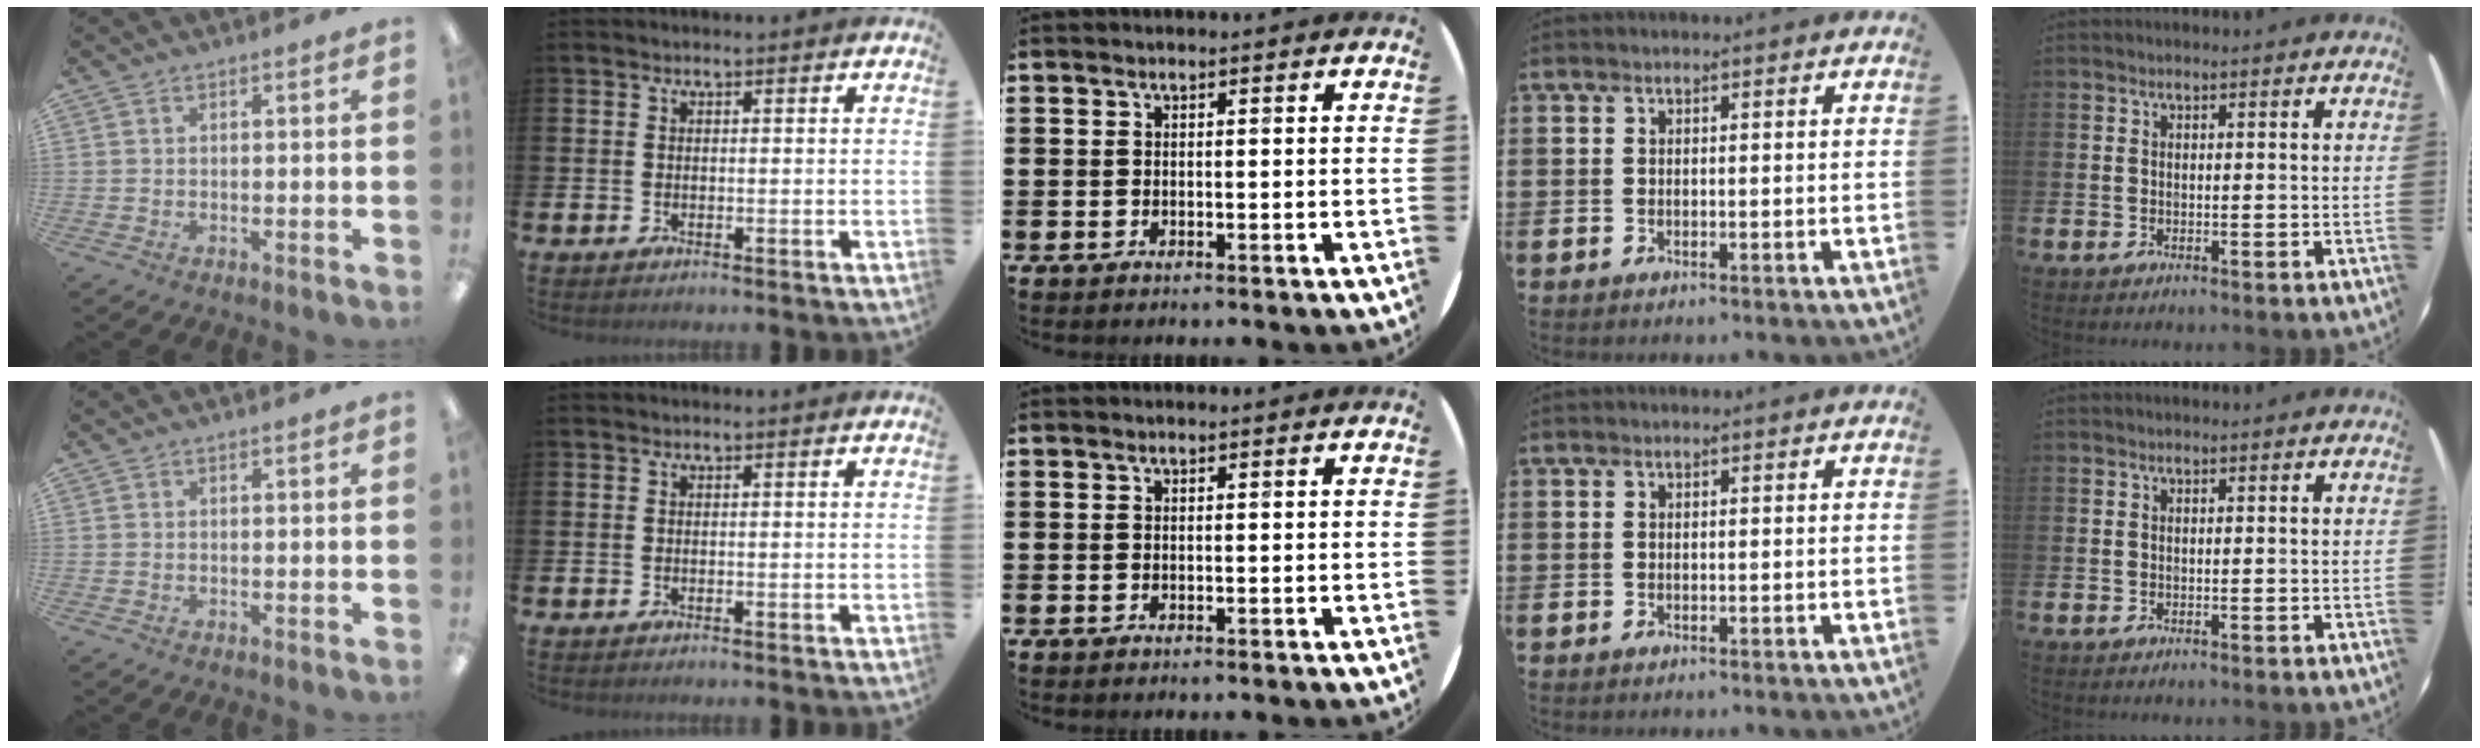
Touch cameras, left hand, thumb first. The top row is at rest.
{}